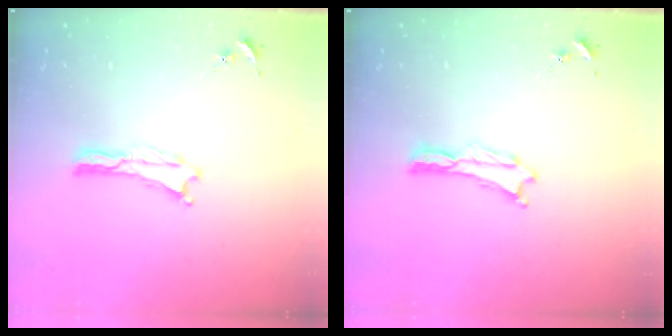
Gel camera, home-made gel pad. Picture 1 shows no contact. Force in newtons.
{"total": 0.0}